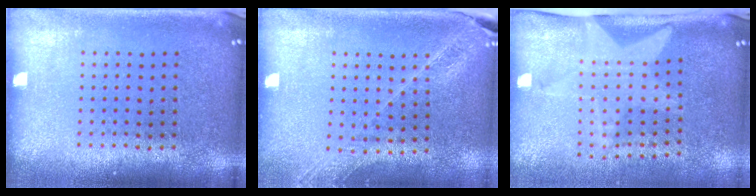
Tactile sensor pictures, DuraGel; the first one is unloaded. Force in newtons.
{"total": 1.6, "press": 1.6, "slide": 0.0}
{"total": 2.0, "press": 1.5, "slide": 1.4}